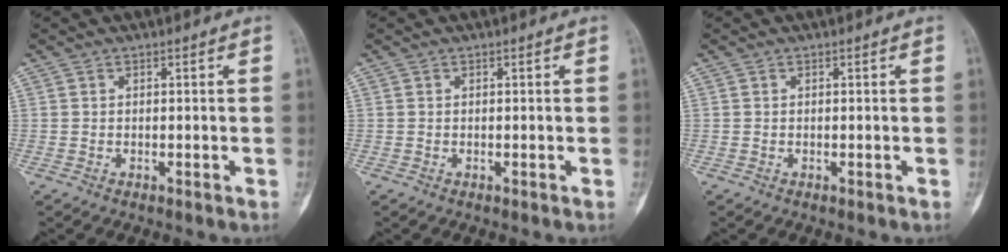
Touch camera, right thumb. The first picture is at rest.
{"total": 0.0}
{"total": 0.0}